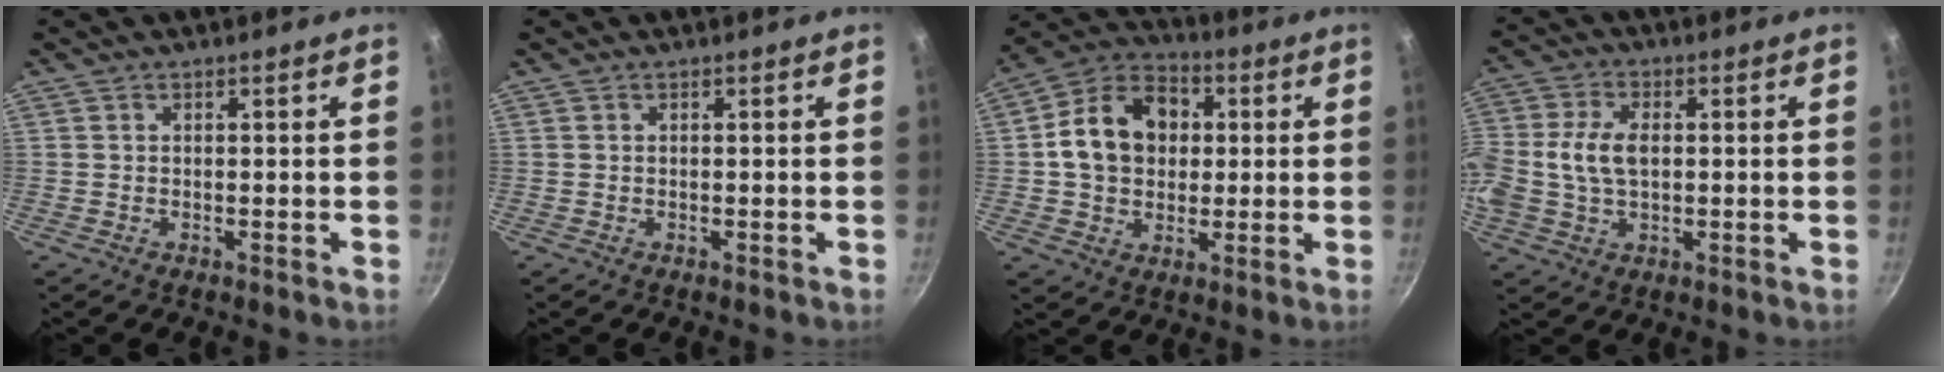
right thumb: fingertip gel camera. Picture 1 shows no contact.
{"total": 0.0}
{"total": 14.4, "force": [1.8, 11.3, 8.7], "torque": [-0.124, 0.024, 0.016]}
{"total": 9.8, "force": [0.3, 6.2, 7.6], "torque": [-0.155, 0.020, -0.004]}